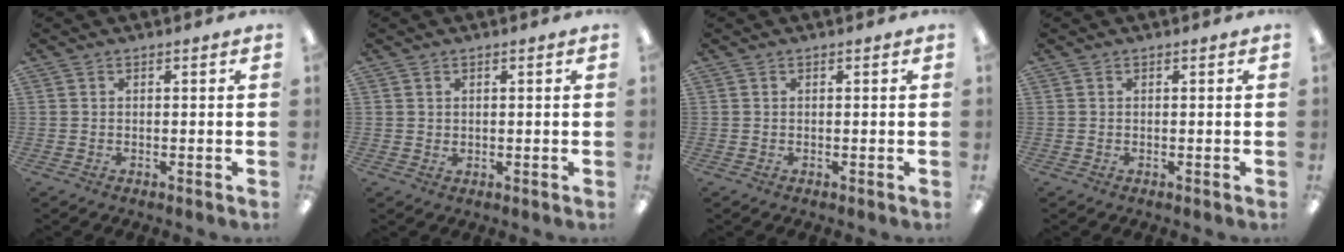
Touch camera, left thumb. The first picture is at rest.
{"total": 1.2, "force": [0.7, 0.9, 0.2], "torque": [-0.004, 0.001, 0.014]}
{"total": 0.0}
{"total": 0.0}